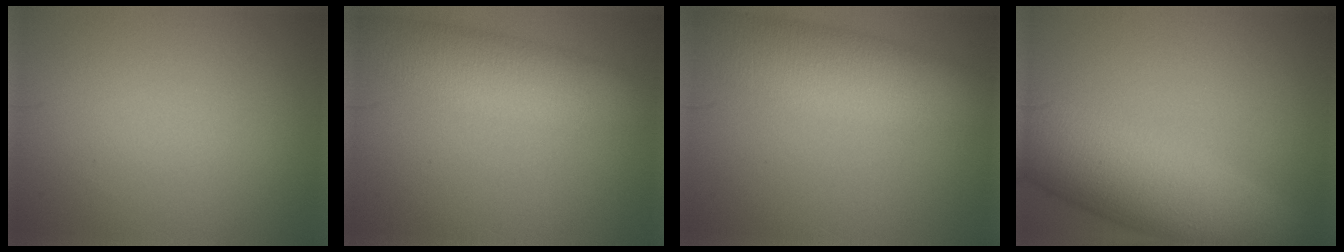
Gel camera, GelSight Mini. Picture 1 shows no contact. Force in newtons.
{"total": 6.0, "press": 6.0, "slide": 0.1}
{"total": 7.4, "press": 7.4, "slide": 0.2}
{"total": 10.0, "press": 10.0, "slide": 0.3}